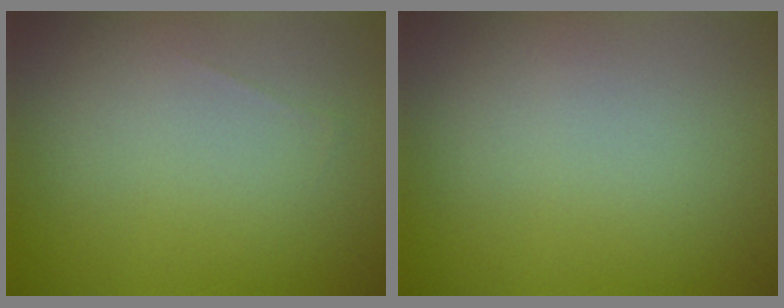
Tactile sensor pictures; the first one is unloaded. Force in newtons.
{"total": 0.0}